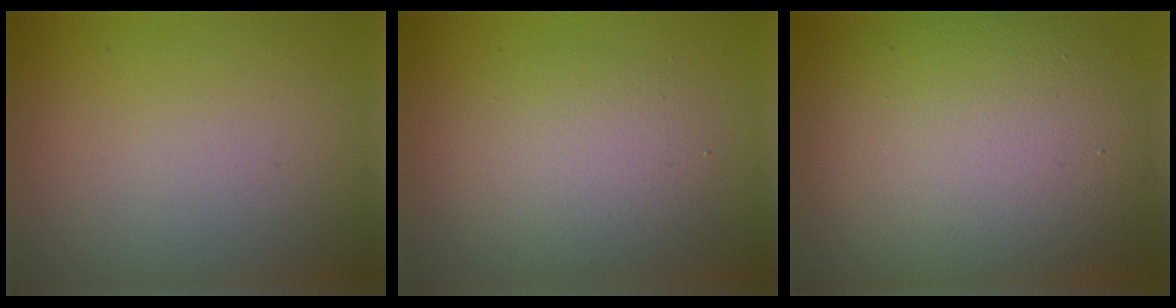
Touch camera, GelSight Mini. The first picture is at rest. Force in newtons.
{"total": 4.0, "press": 4.0, "slide": 0.5}
{"total": 14.9, "press": 14.8, "slide": 0.7}